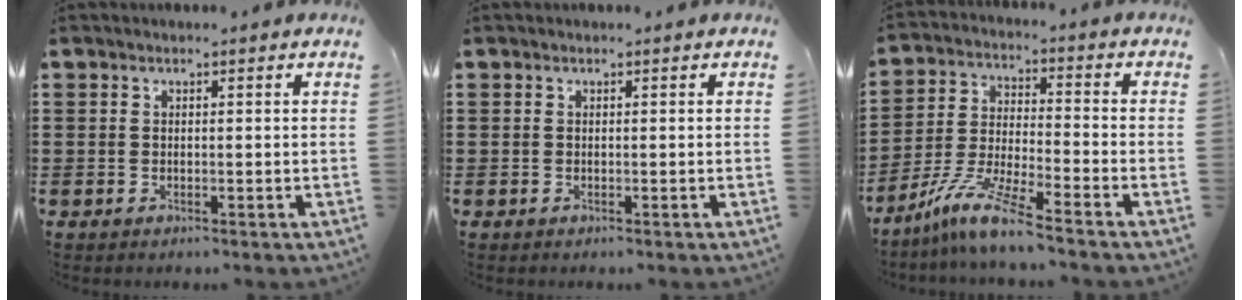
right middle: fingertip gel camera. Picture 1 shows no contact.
{"total": 0.0}
{"total": 9.1, "force": [-7.4, 0.0, 5.2], "torque": [-0.118, -0.008, -0.153]}